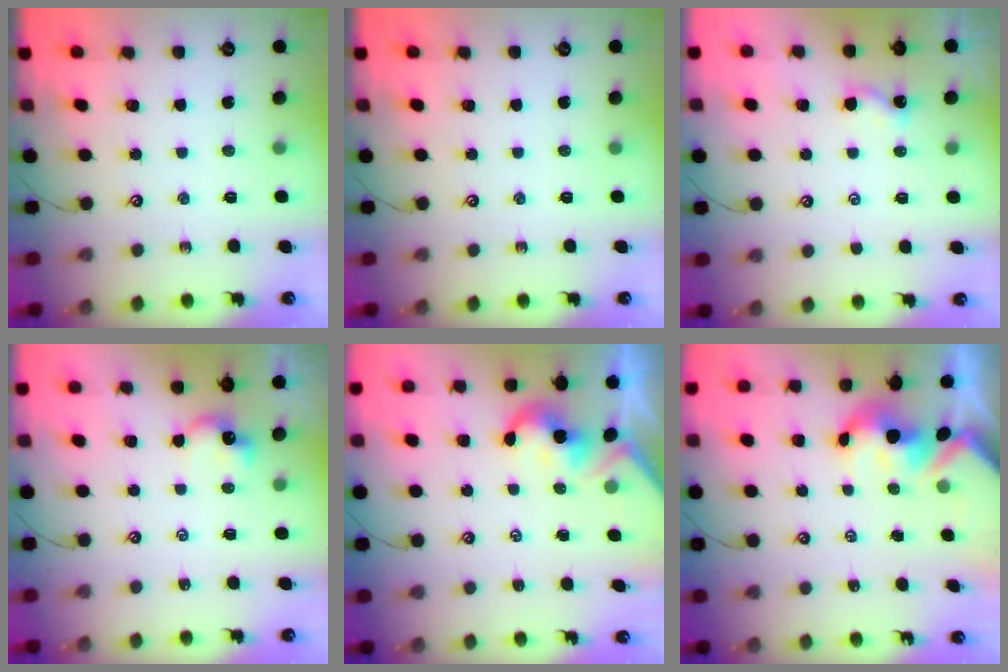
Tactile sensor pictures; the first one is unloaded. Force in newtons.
{"total": 0.0}
{"total": 2.0, "press": 2.0, "slide": 0.2}
{"total": 1.7, "press": 1.7, "slide": 0.4}
{"total": 2.1, "press": 2.0, "slide": 0.5}
{"total": 5.7, "press": 5.7, "slide": 0.8}